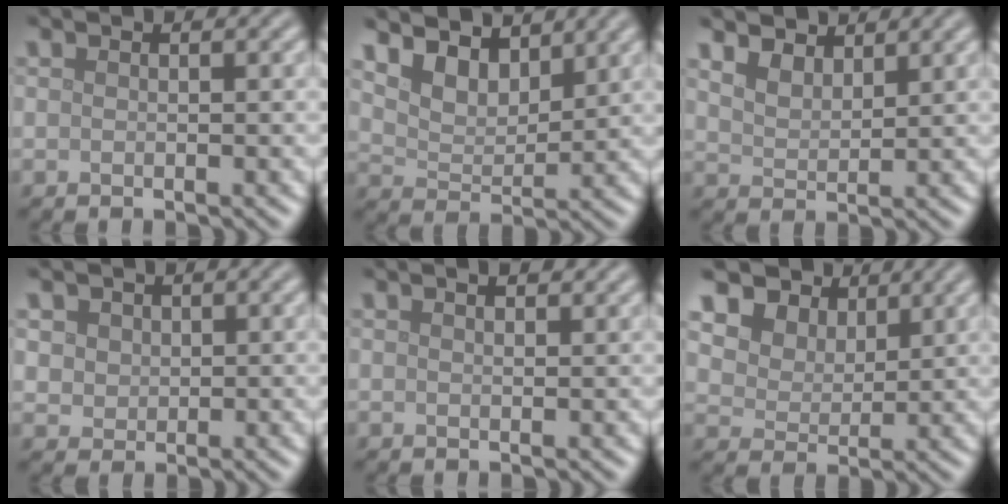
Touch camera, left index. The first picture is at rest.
{"total": 6.1, "force": [4.7, 2.8, 2.6], "torque": [-0.078, -0.007, 0.083]}
{"total": 4.6, "force": [3.8, 1.9, 1.9], "torque": [-0.055, 0.008, 0.058]}
{"total": 3.1, "force": [1.4, 2.4, 1.3], "torque": [-0.039, 0.006, 0.030]}
{"total": 1.5, "force": [1.1, 0.4, 0.9], "torque": [-0.014, 0.001, 0.016]}
{"total": 9.5, "force": [5.9, 6.3, 3.8], "torque": [-0.091, 0.009, 0.103]}